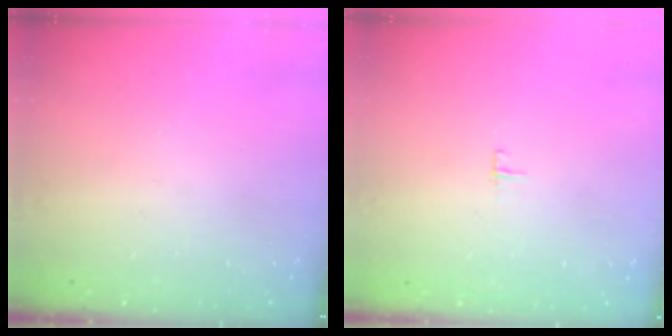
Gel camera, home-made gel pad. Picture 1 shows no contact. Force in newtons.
{"total": 3.1, "press": 3.1, "slide": 0.2}